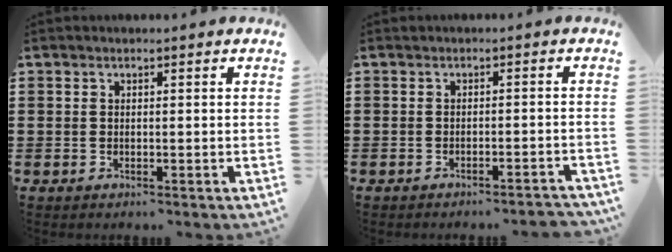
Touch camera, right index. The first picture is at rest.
{"total": 1.6, "force": [-1.5, -0.1, 0.5], "torque": [-0.012, 0.002, -0.030]}